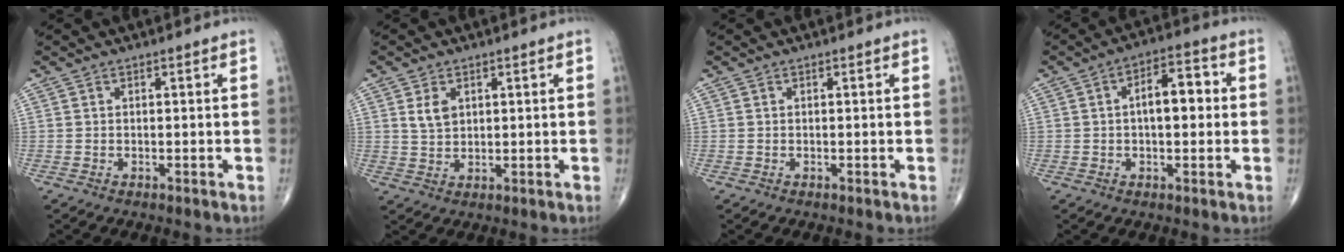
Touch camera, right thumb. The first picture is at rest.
{"total": 3.6, "force": [1.4, 2.4, 2.3], "torque": [-0.034, -0.008, 0.032]}
{"total": 0.0}
{"total": 8.1, "force": [0.6, 4.0, 7.0], "torque": [-0.092, 0.022, 0.000]}